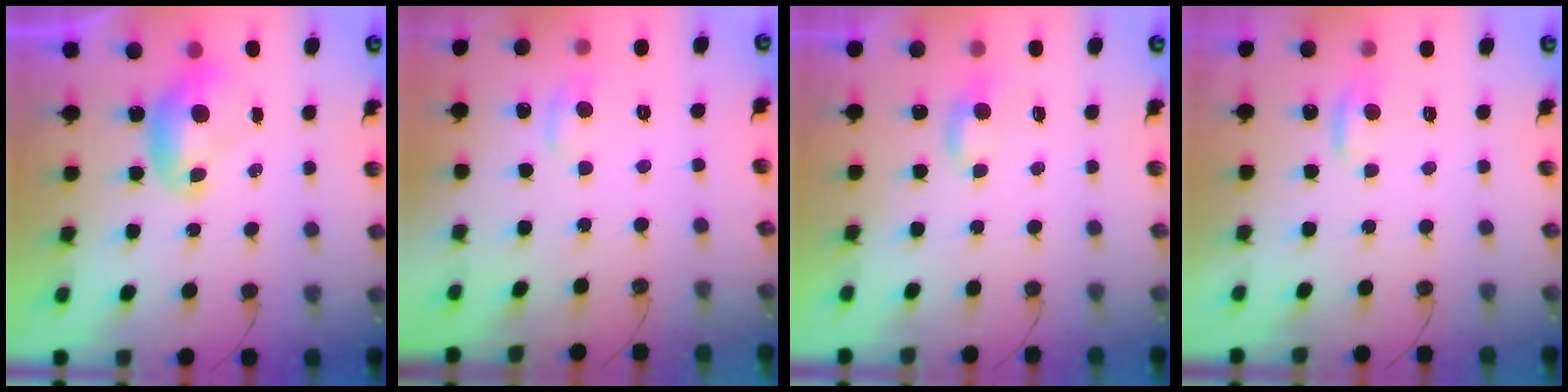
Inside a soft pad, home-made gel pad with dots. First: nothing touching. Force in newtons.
{"total": 1.0, "press": 0.5, "slide": 0.8}
{"total": 1.7, "press": 1.7, "slide": 0.4}
{"total": 0.6, "press": 0.1, "slide": 0.6}